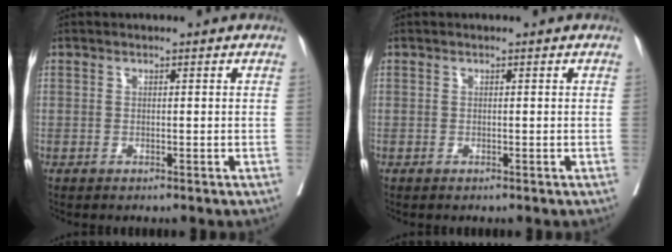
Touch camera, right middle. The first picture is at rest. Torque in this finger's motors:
{"motor_torque": [0.24, -0.15, 0.09, 0.01]}